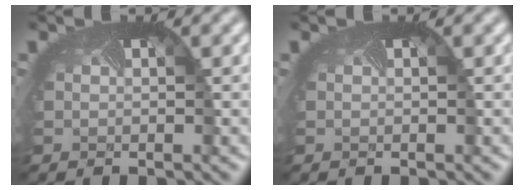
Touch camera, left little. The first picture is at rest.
{"total": 0.0}